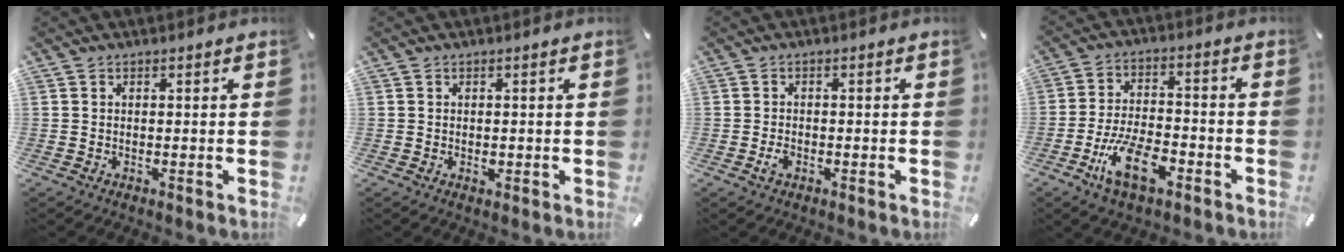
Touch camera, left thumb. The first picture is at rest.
{"total": 1.2, "force": [-0.2, 0.9, 0.8], "torque": [-0.014, 0.000, -0.003]}
{"total": 2.3, "force": [-0.9, 1.4, 1.5], "torque": [-0.035, 0.001, -0.019]}
{"total": 12.1, "force": [-6.1, 5.8, 8.8], "torque": [-0.180, 0.021, -0.112]}